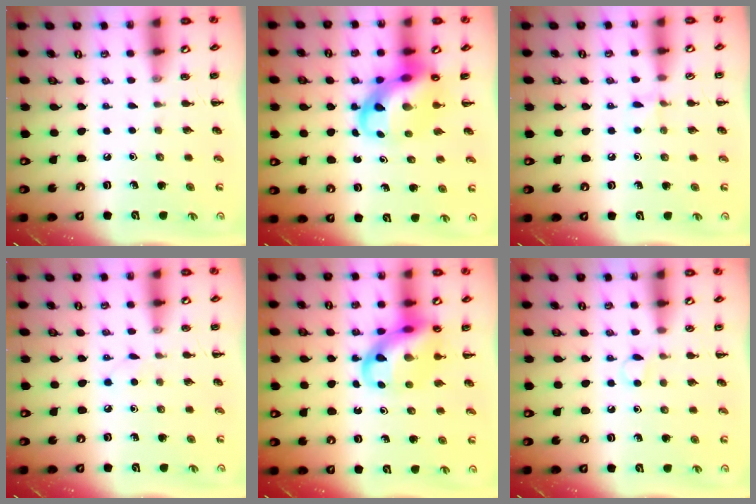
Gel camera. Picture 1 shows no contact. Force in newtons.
{"total": 9.1, "press": 8.8, "slide": 2.4}
{"total": 4.3, "press": 4.0, "slide": 1.6}
{"total": 2.7, "press": 2.6, "slide": 0.9}
{"total": 11.6, "press": 11.2, "slide": 3.1}
{"total": 3.2, "press": 3.0, "slide": 1.1}